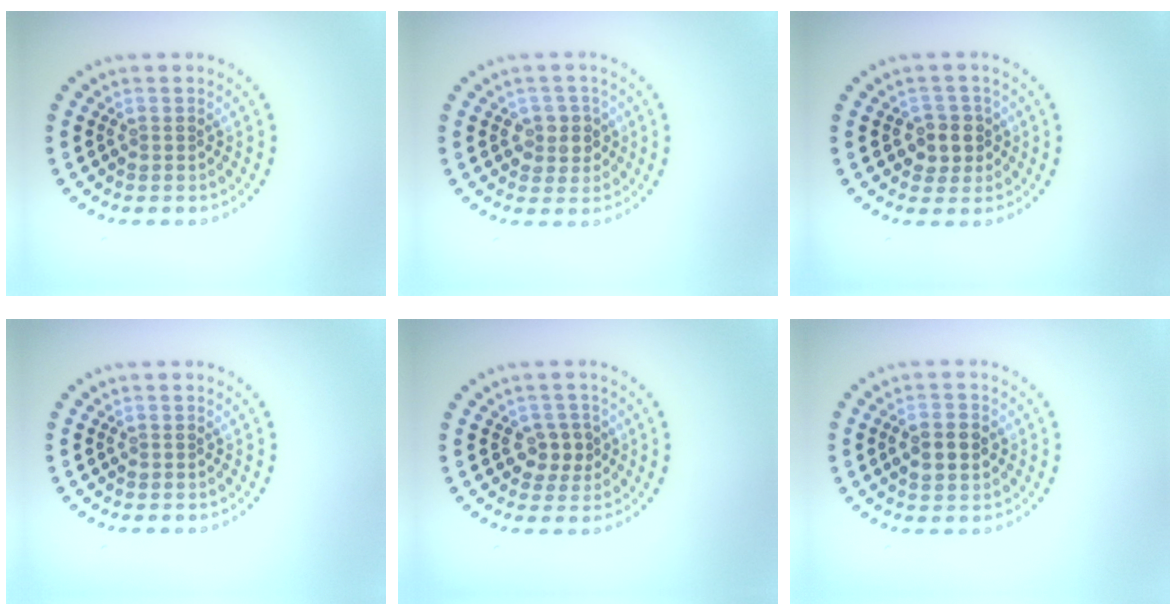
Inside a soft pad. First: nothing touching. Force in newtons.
{"total": 2.2, "press": 2.0, "slide": 0.8}
{"total": 2.6, "press": 2.4, "slide": 0.9}
{"total": 0.0}
{"total": 2.3, "press": 2.2, "slide": 0.8}
{"total": 3.5, "press": 3.5, "slide": 0.2}